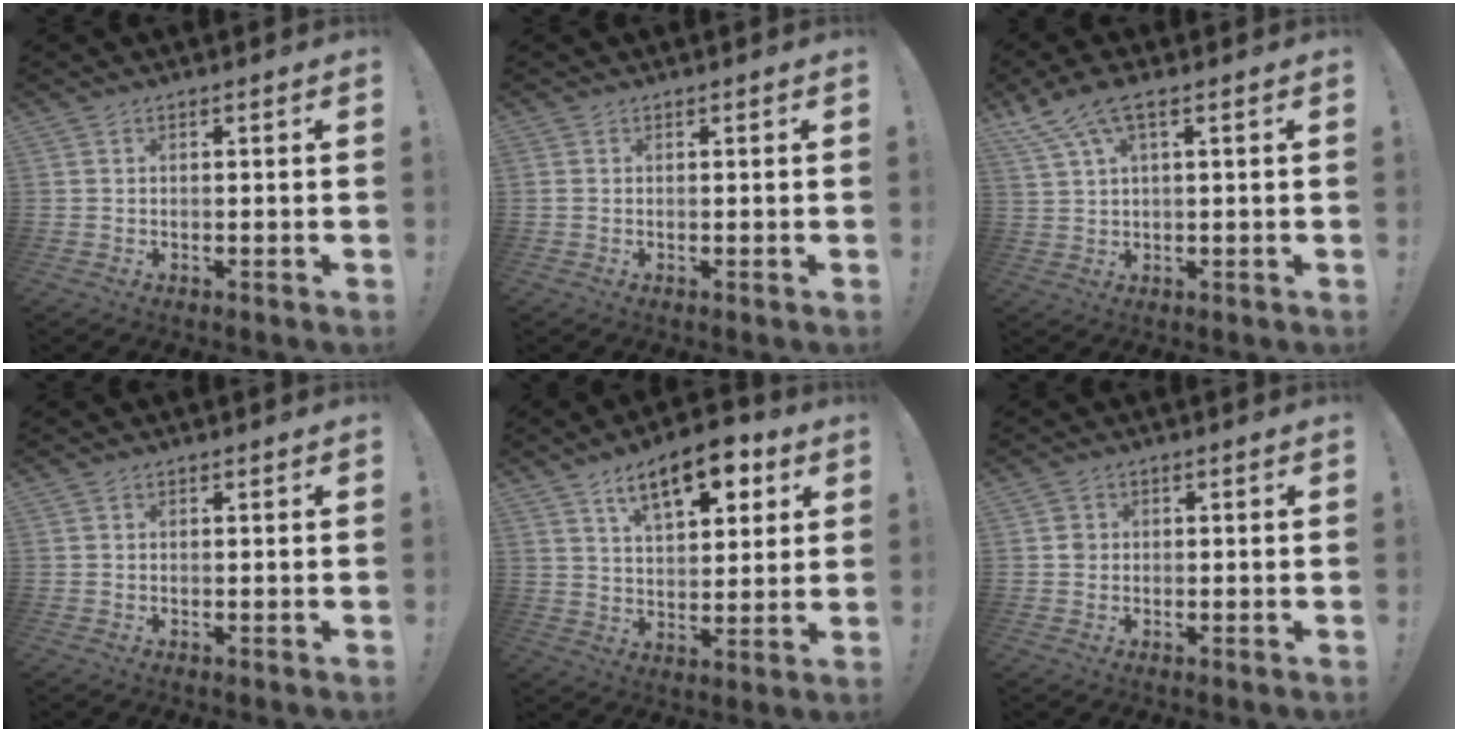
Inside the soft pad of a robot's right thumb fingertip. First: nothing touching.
{"total": 0.8, "force": [0.3, 0.6, 0.4], "torque": [-0.017, 0.005, 0.007]}
{"total": 7.4, "force": [4.2, 2.2, 5.7], "torque": [-0.108, -0.014, 0.082]}
{"total": 0.0}
{"total": 14.5, "force": [7.6, 6.6, 10.5], "torque": [-0.156, -0.026, 0.127]}
{"total": 1.7, "force": [0.1, 1.7, 0.4], "torque": [0.005, 0.000, -0.001]}